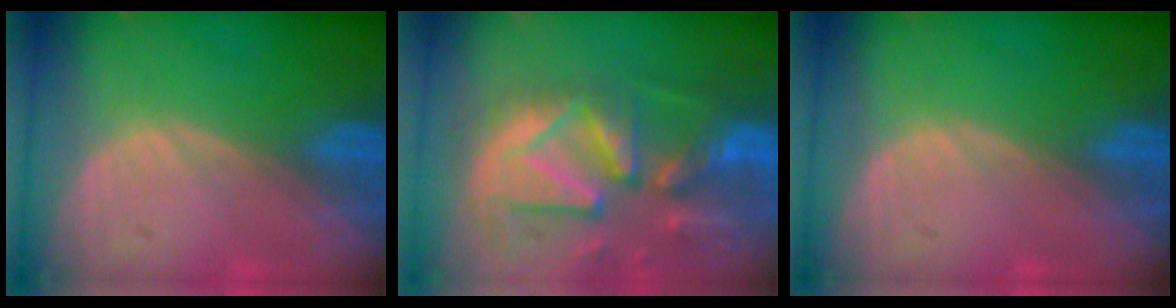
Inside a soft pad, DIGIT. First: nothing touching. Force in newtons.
{"total": 13.3, "press": 11.4, "slide": 6.7}
{"total": 0.0}